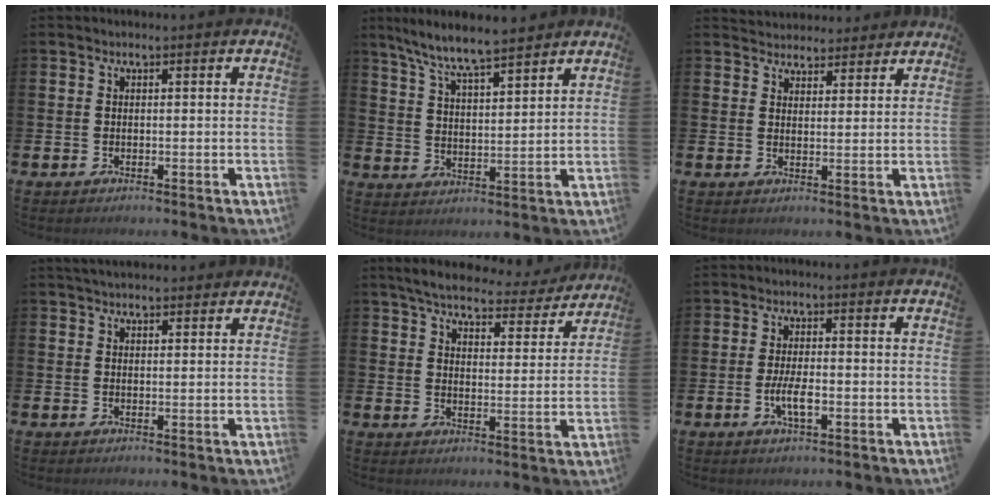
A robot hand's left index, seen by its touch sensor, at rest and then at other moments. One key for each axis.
{"total": 7.5, "fx": 7.1, "fy": 0.3, "fz": 2.4, "tx": -0.077, "ty": -0.033, "tz": 0.129}
{"total": 3.7, "fx": 3.6, "fy": 1.1, "fz": -0.4, "tx": -0.004, "ty": -0.016, "tz": 0.067}
{"total": 2.9, "fx": 2.8, "fy": 0.6, "fz": 0.7, "tx": -0.017, "ty": -0.005, "tz": 0.051}
{"total": 5.5, "fx": 5.1, "fy": 1.4, "fz": 1.6, "tx": -0.055, "ty": -0.031, "tz": 0.085}
{"total": 3.8, "fx": -1.0, "fy": 1.3, "fz": 3.4, "tx": -0.064, "ty": 0.000, "tz": -0.021}